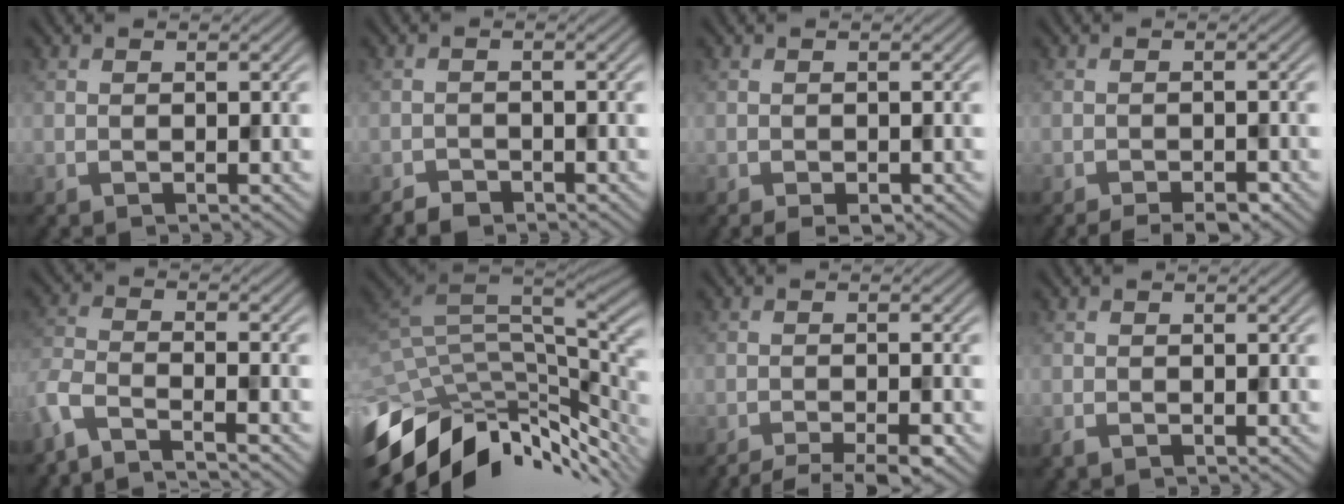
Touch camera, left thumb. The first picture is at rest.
{"total": 1.6, "force": [-1.4, 0.6, 0.4], "torque": [-0.004, -0.001, -0.029]}
{"total": 1.3, "force": [-0.8, 0.7, 0.8], "torque": [-0.017, -0.007, -0.013]}
{"total": 3.1, "force": [-2.4, 0.8, 1.8], "torque": [-0.023, 0.000, -0.035]}
{"total": 5.4, "force": [-4.7, 0.7, 2.5], "torque": [-0.060, -0.011, -0.097]}
{"total": 13.0, "force": [-5.0, 6.5, 10.1], "torque": [-0.188, -0.017, -0.086]}
{"total": 5.4, "force": [-4.5, 0.9, 3.0], "torque": [-0.043, -0.004, -0.067]}
{"total": 0.7, "force": [-0.4, 0.6, 0.3], "torque": [-0.006, -0.005, -0.008]}